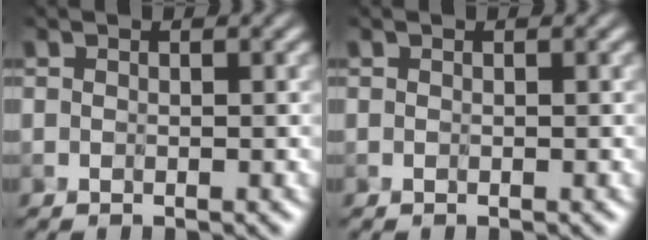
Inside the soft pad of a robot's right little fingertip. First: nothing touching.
{"total": 0.0}